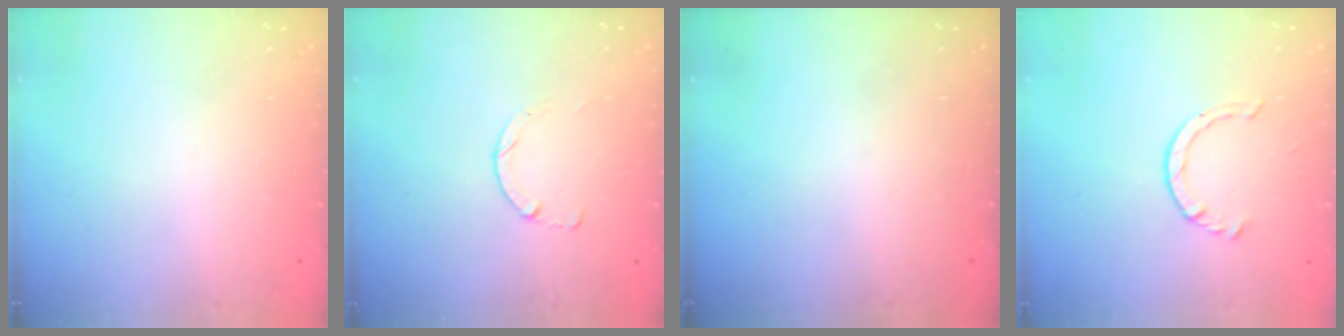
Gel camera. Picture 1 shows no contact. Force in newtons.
{"total": 0.0}
{"total": 0.0}
{"total": 3.0, "press": 2.9, "slide": 0.3}